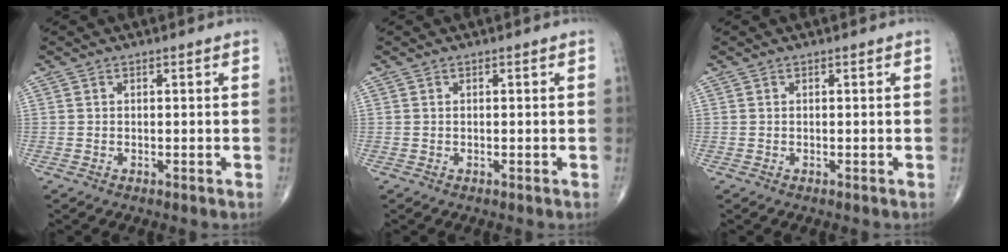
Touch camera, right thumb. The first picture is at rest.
{"total": 0.0}
{"total": 0.0}